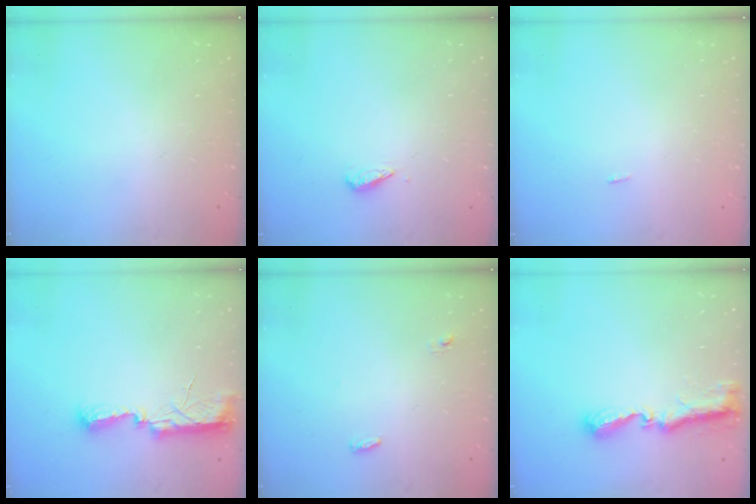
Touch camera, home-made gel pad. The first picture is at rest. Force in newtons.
{"total": 3.0, "press": 2.9, "slide": 0.6}
{"total": 6.1, "press": 1.7, "slide": 5.9}
{"total": 10.0, "press": 8.9, "slide": 4.5}
{"total": 3.5, "press": 3.4, "slide": 0.9}
{"total": 8.8, "press": 8.8, "slide": 0.7}